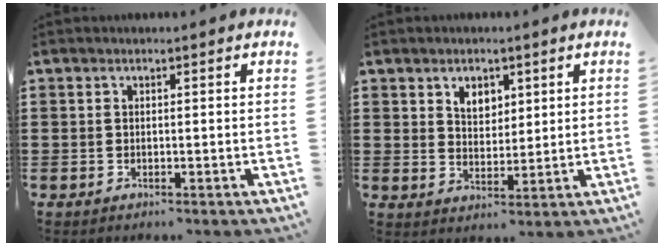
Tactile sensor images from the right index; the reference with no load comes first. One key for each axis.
{"total": 3.6, "fx": 2.2, "fy": 2.4, "fz": 1.5, "tx": -0.031, "ty": 0.007, "tz": 0.037}